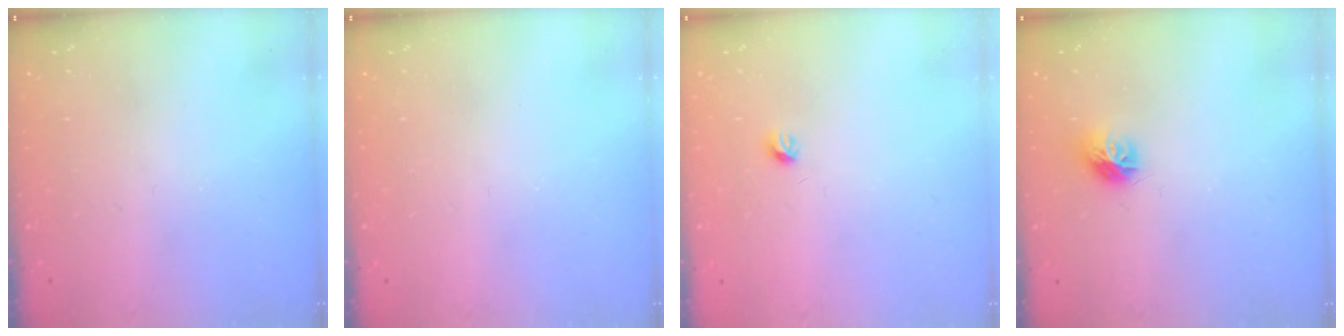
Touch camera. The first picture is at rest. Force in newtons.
{"total": 0.0}
{"total": 3.6, "press": 3.5, "slide": 0.6}
{"total": 8.1, "press": 8.1, "slide": 0.2}